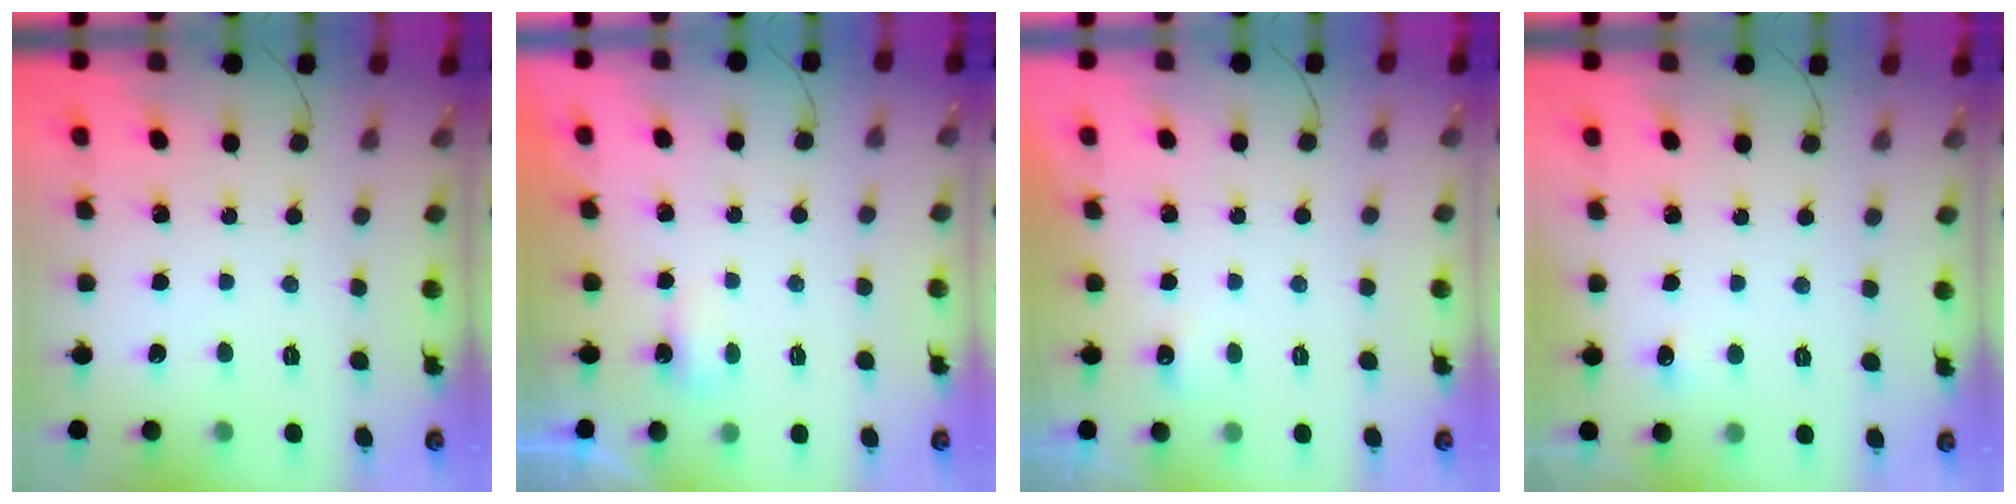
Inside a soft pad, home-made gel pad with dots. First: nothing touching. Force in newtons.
{"total": 2.3, "press": 2.1, "slide": 0.8}
{"total": 3.2, "press": 1.2, "slide": 3.0}
{"total": 3.4, "press": 3.3, "slide": 0.9}